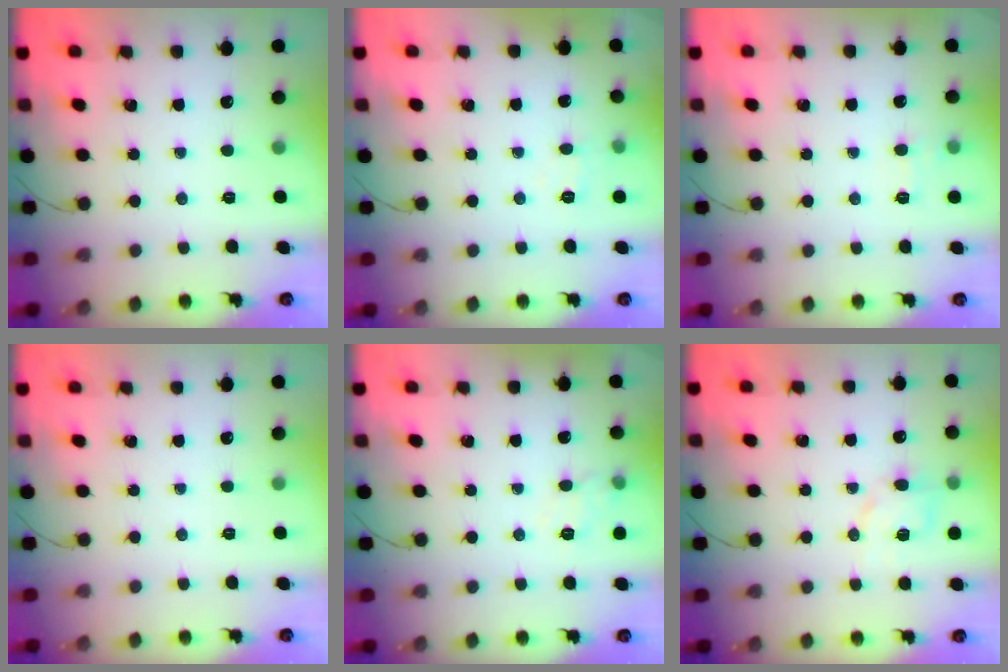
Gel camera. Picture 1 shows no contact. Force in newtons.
{"total": 4.4, "press": 4.1, "slide": 1.6}
{"total": 6.8, "press": 6.5, "slide": 2.0}
{"total": 0.0}
{"total": 8.6, "press": 8.4, "slide": 1.7}
{"total": 6.0, "press": 5.8, "slide": 1.5}